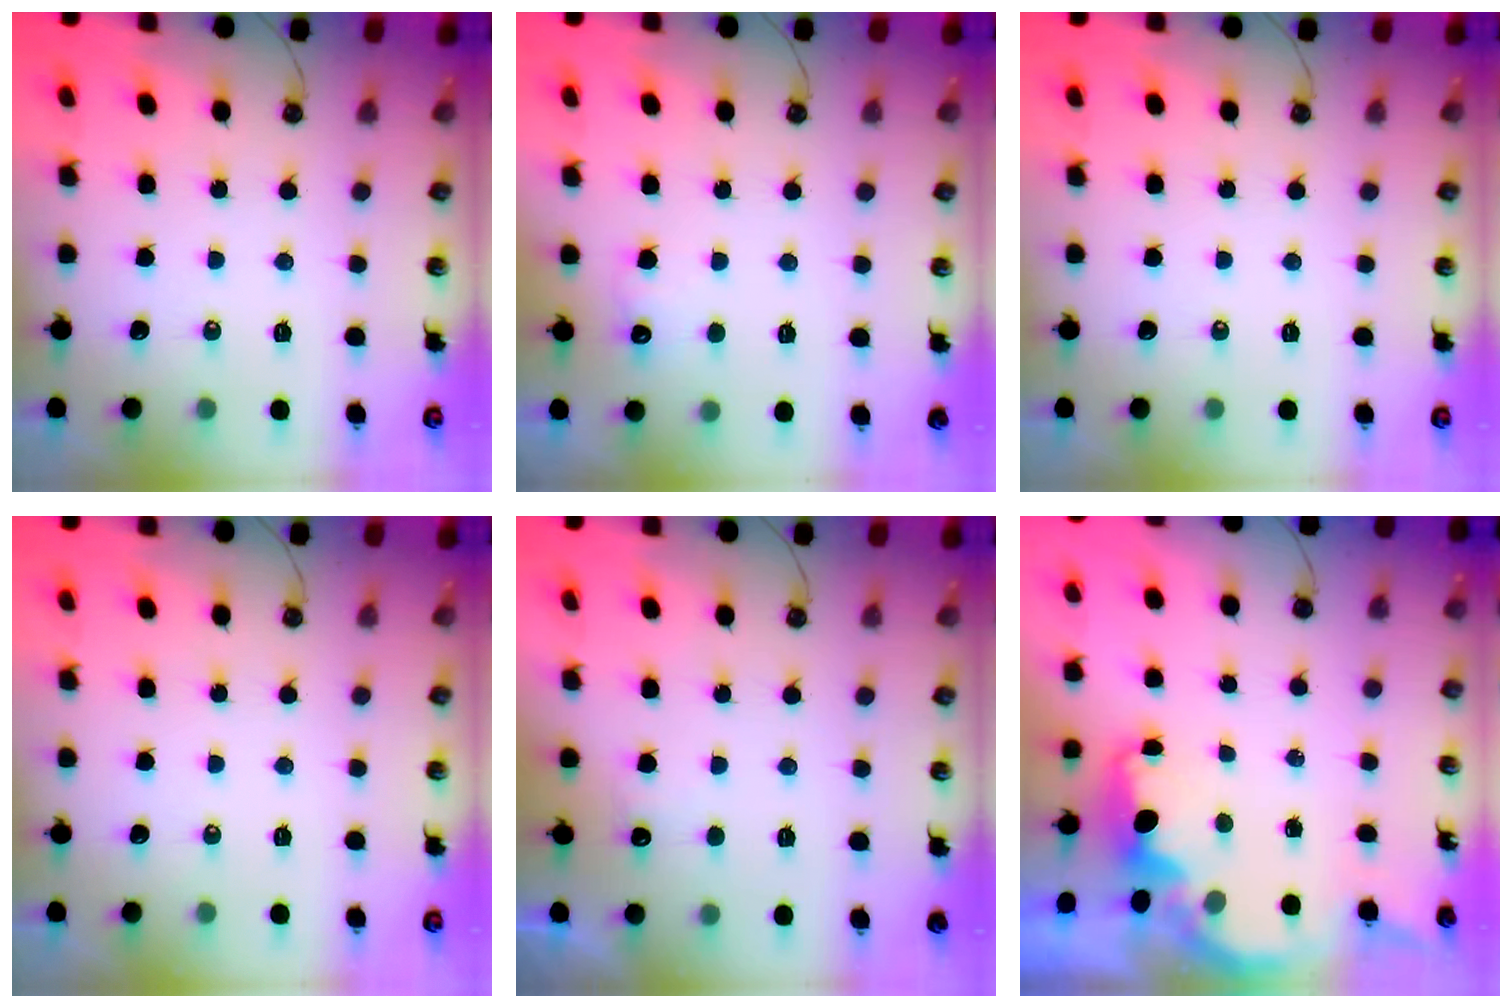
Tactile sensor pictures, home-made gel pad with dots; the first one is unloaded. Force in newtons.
{"total": 5.7, "press": 5.5, "slide": 1.3}
{"total": 0.0}
{"total": 0.0}
{"total": 4.1, "press": 3.9, "slide": 1.1}
{"total": 2.2, "press": 2.0, "slide": 0.8}